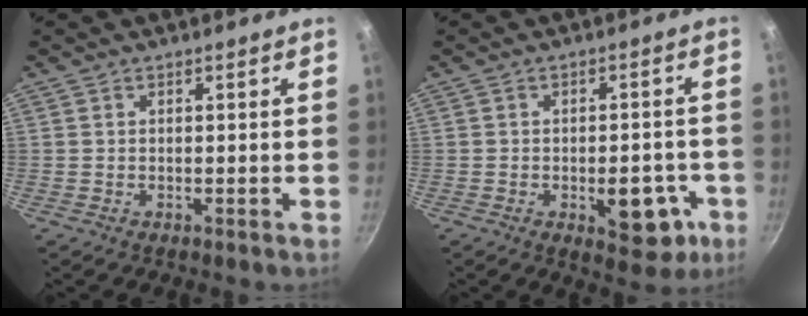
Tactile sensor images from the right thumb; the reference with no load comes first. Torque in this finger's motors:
{"motor_torque": [2.50, 2.52, 0.66, -0.53, 0.08]}